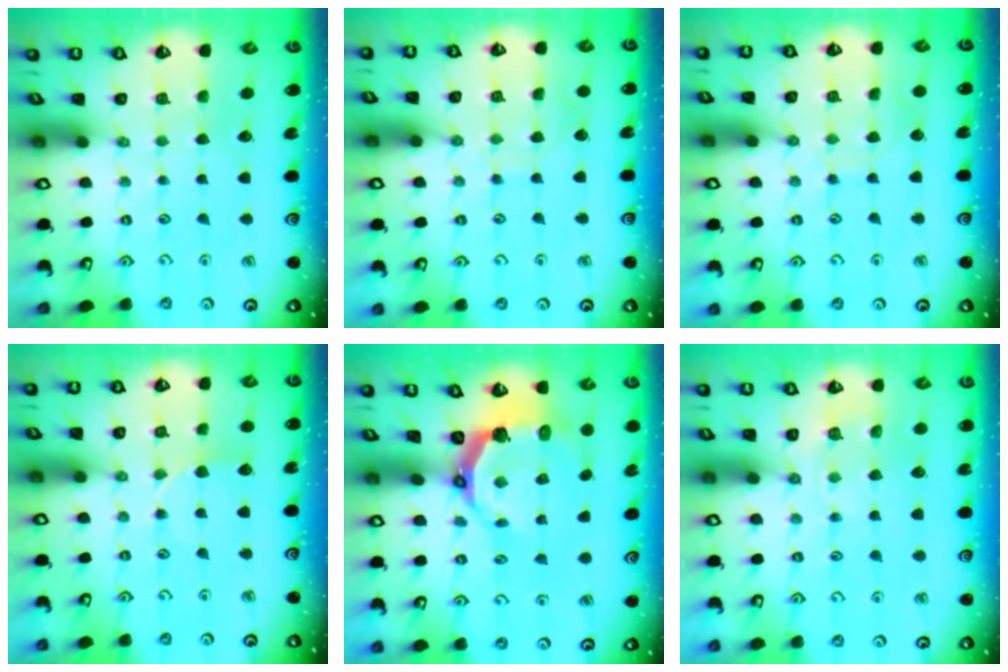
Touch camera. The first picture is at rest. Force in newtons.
{"total": 7.9, "press": 7.9, "slide": 0.5}
{"total": 7.9, "press": 7.9, "slide": 0.5}
{"total": 5.0, "press": 4.9, "slide": 0.7}
{"total": 7.5, "press": 5.8, "slide": 4.7}
{"total": 4.5, "press": 4.4, "slide": 1.1}